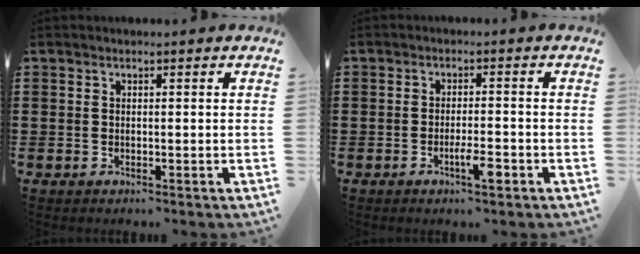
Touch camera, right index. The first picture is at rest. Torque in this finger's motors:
{"motor_torque": [1.50, 0.23, 0.68, 0.17]}